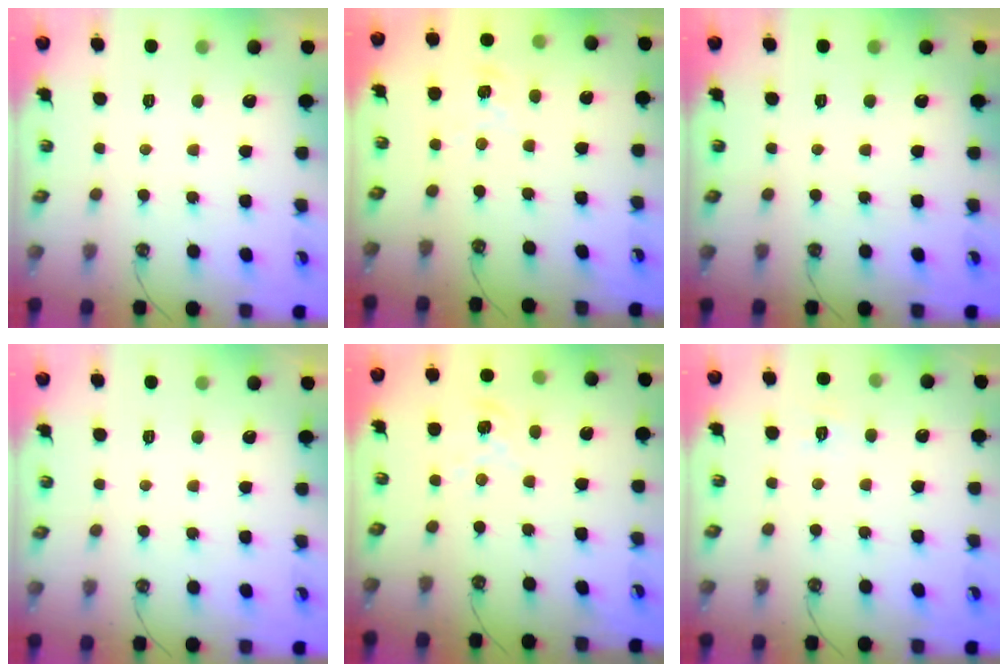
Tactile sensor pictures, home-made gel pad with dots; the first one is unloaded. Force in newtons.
{"total": 1.6, "press": 1.6, "slide": 0.2}
{"total": 0.0}
{"total": 0.0}
{"total": 2.1, "press": 2.1, "slide": 0.2}
{"total": 4.5, "press": 4.4, "slide": 0.4}